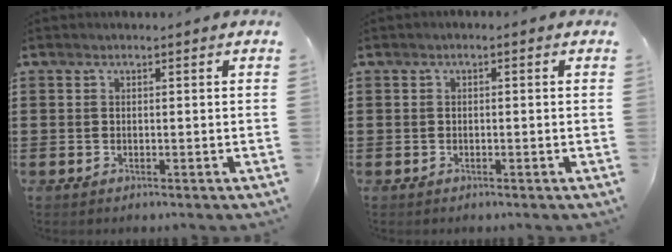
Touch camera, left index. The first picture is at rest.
{"total": 0.6, "force": [-0.4, 0.2, 0.4], "torque": [-0.009, -0.003, -0.008]}